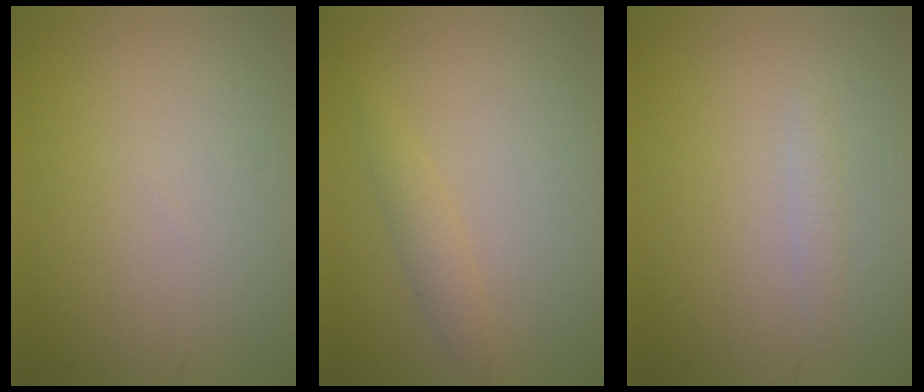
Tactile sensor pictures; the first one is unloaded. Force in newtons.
{"total": 1.5, "press": 1.5, "slide": 0.1}
{"total": 0.9, "press": 0.9, "slide": 0.1}